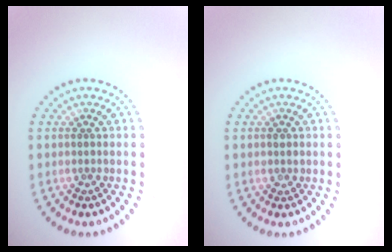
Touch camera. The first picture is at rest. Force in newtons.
{"total": 0.9, "press": 0.9, "slide": 0.2}